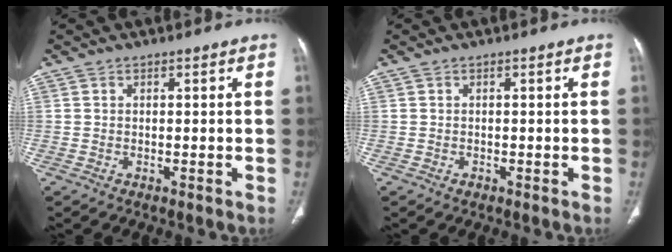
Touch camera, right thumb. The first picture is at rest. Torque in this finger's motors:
{"motor_torque": [0.26, -0.04, 0.28, -0.16, 0.03]}